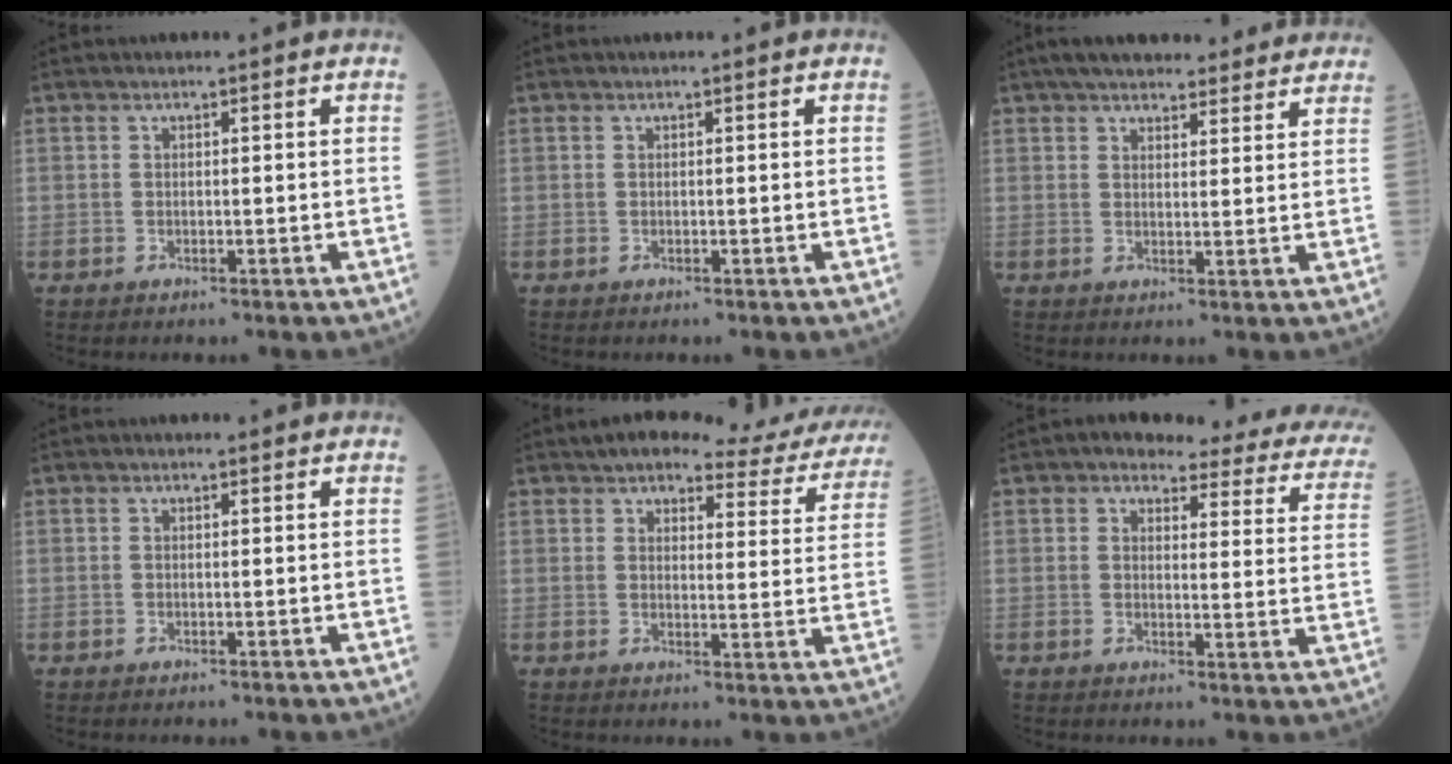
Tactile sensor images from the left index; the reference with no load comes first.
{"total": 0.0}
{"total": 15.6, "force": [13.6, 4.2, 6.4], "torque": [-0.076, 0.037, 0.178]}
{"total": 0.0}
{"total": 16.3, "force": [14.6, 4.4, 5.8], "torque": [-0.045, -0.007, 0.150]}
{"total": 17.6, "force": [14.5, 5.4, 8.5], "torque": [-0.080, -0.015, 0.140]}